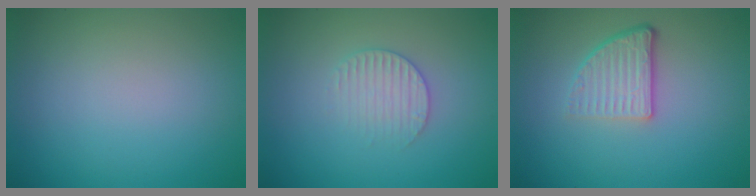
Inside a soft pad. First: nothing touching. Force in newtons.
{"total": 2.2, "press": 2.1, "slide": 0.5}
{"total": 3.8, "press": 2.5, "slide": 2.8}